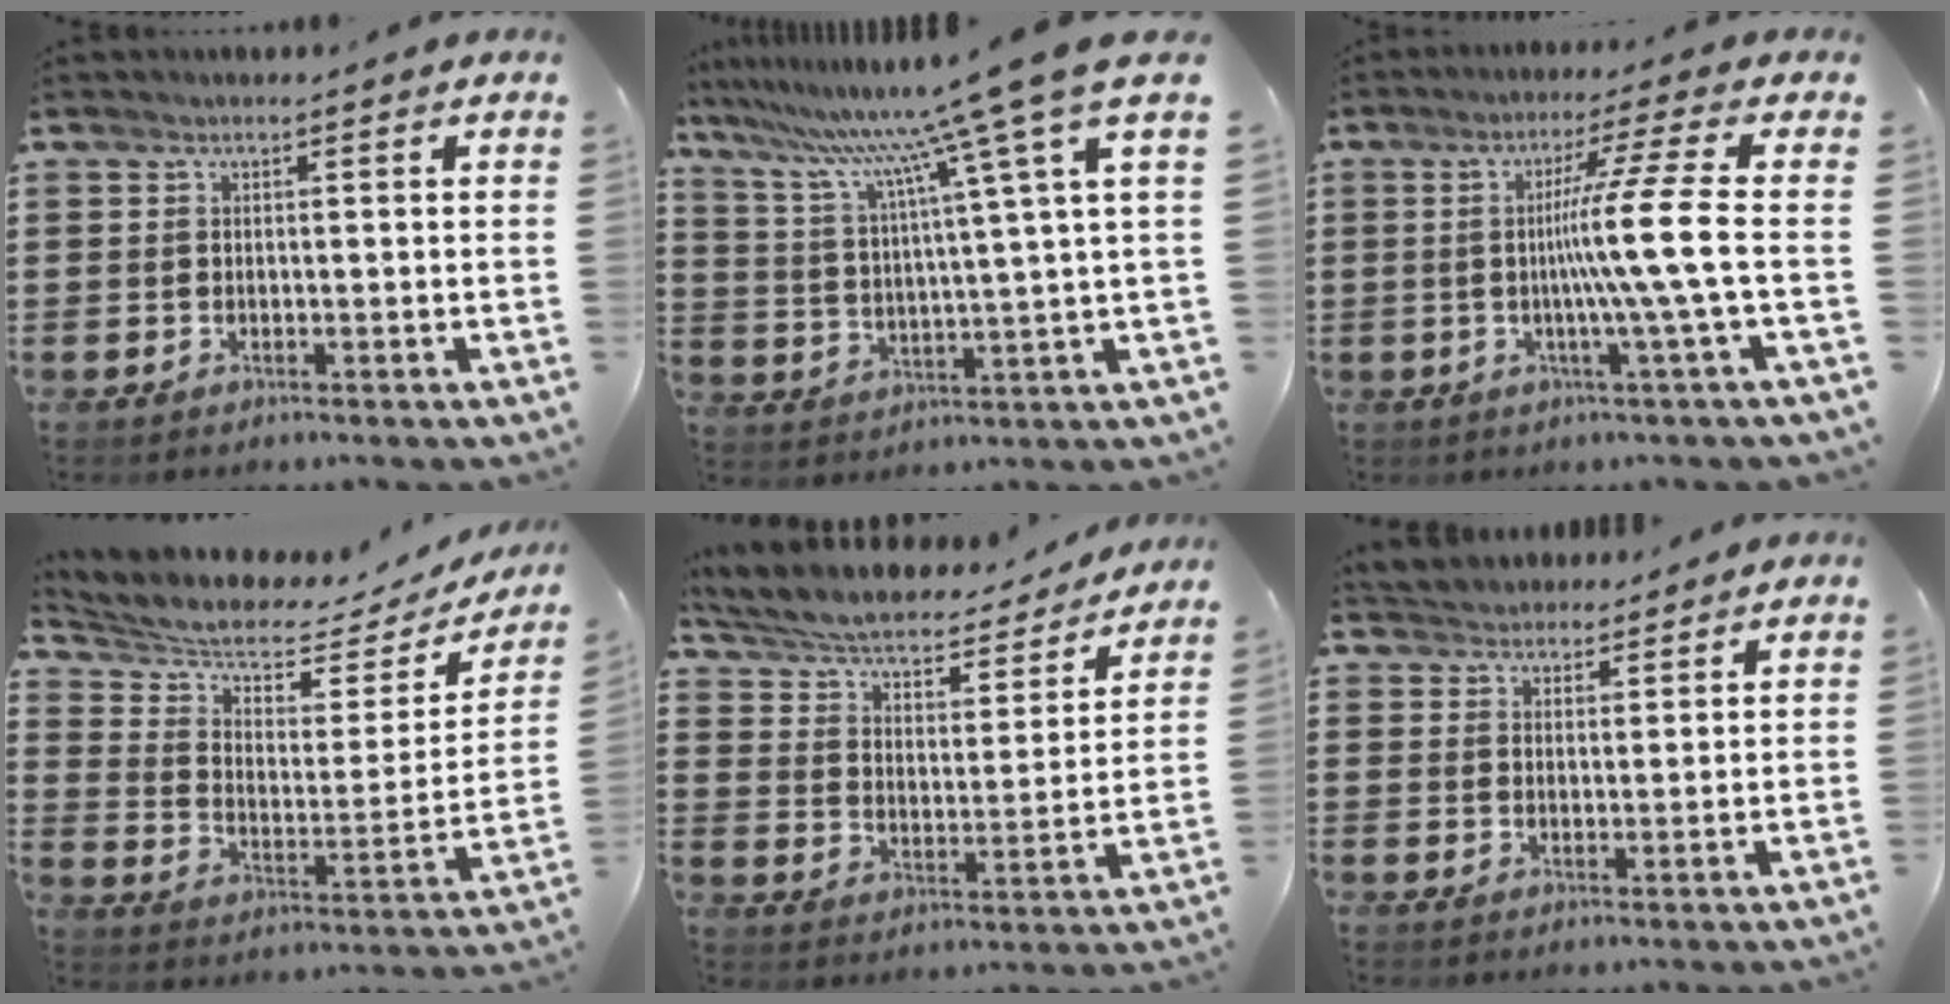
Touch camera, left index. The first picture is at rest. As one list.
[{"total": 12.7, "force": [9.4, -1.7, 8.4], "torque": [-0.200, -0.062, 0.142]}, {"total": 10.5, "force": [-0.3, -1.2, 10.4], "torque": [-0.189, -0.005, -0.015]}, {"total": 6.0, "force": [5.5, 1.6, 1.9], "torque": [-0.068, -0.040, 0.091]}, {"total": 4.9, "force": [4.2, 1.2, 2.1], "torque": [-0.062, -0.031, 0.065]}, {"total": 3.4, "force": [3.1, 1.3, -0.7], "torque": [0.000, -0.003, 0.057]}]